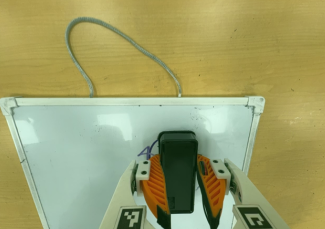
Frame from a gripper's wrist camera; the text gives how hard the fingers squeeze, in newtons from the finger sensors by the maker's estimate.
{"total": 13.0, "left": 12.7, "right": 13.2}